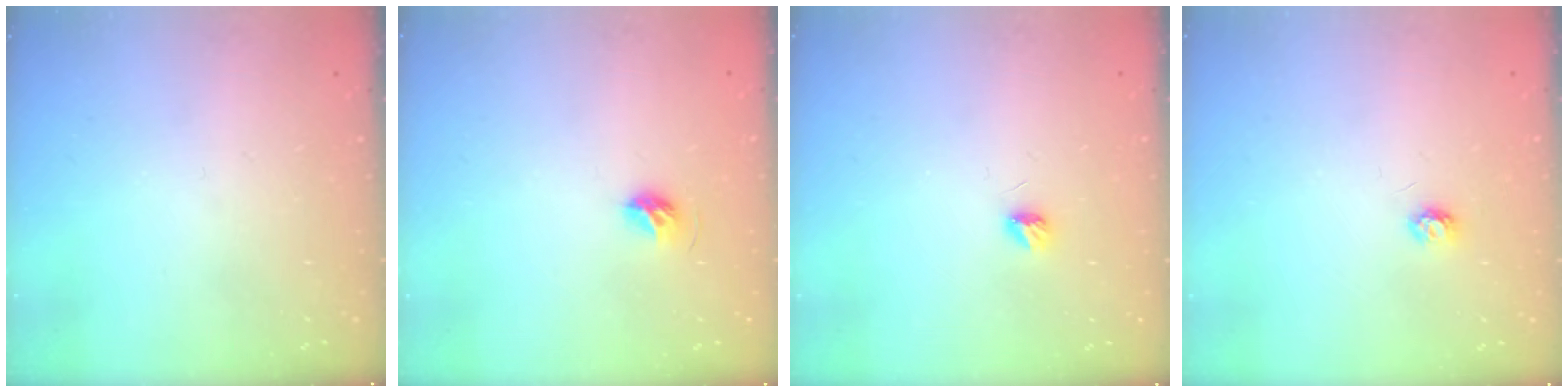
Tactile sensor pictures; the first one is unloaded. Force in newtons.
{"total": 5.3, "press": 5.2, "slide": 0.9}
{"total": 3.8, "press": 3.7, "slide": 0.5}
{"total": 3.4, "press": 3.4, "slide": 0.3}